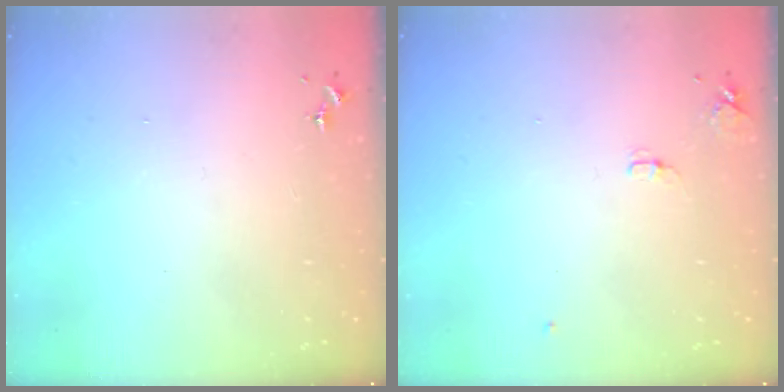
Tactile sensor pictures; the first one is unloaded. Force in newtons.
{"total": 5.8, "press": 5.8, "slide": 0.8}